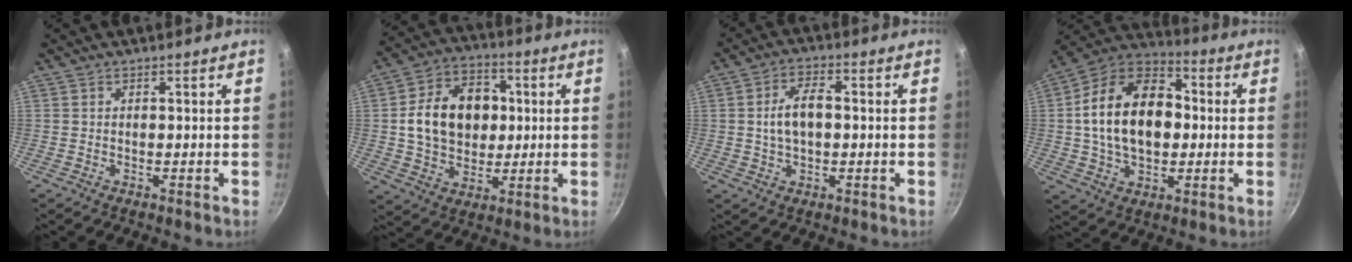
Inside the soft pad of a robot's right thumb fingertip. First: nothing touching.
{"total": 16.3, "force": [1.7, 12.4, 10.5], "torque": [-0.140, 0.017, 0.024]}
{"total": 7.4, "force": [0.3, 4.1, 6.1], "torque": [-0.099, 0.019, 0.003]}
{"total": 19.9, "force": [0.8, 13.3, 14.8], "torque": [-0.221, 0.031, 0.002]}